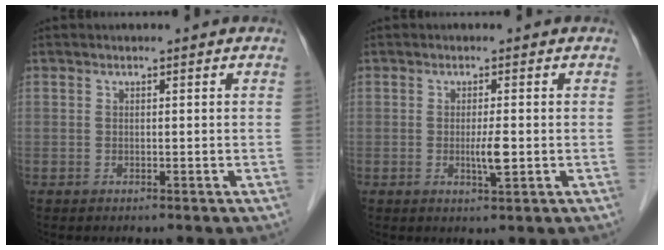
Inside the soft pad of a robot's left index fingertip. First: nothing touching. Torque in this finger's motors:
{"motor_torque": [0.73, 0.49, 0.27, 0.05]}